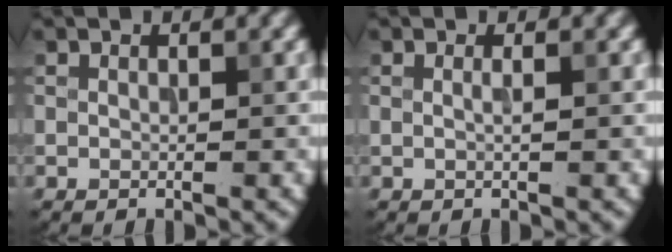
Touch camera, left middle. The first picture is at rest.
{"total": 0.8, "force": [0.1, 0.2, 0.8], "torque": [-0.012, 0.002, -0.004]}